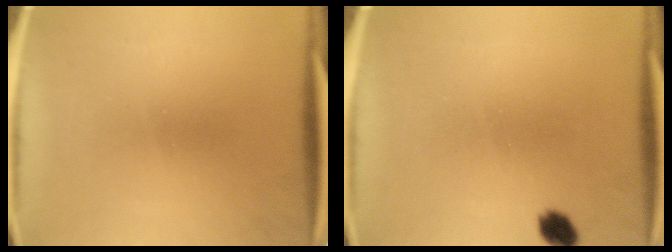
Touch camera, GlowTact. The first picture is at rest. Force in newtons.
{"total": 2.9}